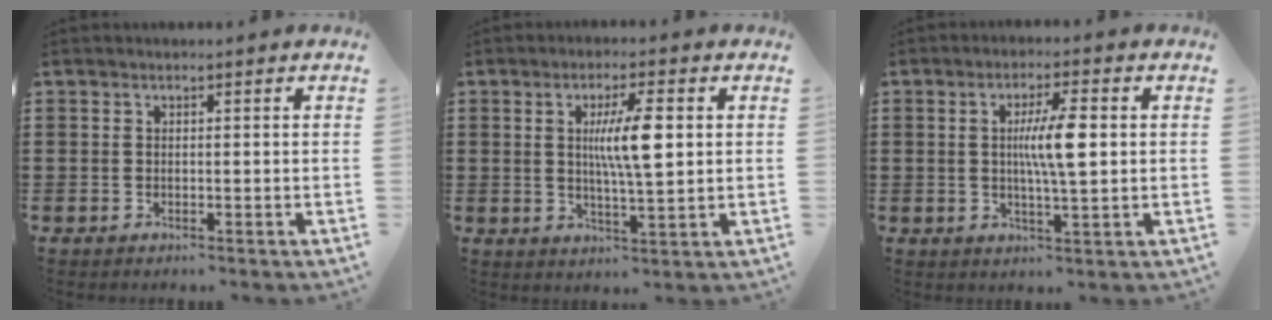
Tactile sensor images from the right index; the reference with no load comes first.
{"total": 7.6, "force": [1.4, 1.4, 7.3], "torque": [-0.141, 0.004, 0.019]}
{"total": 7.1, "force": [0.7, 1.1, 6.9], "torque": [-0.127, 0.002, 0.008]}